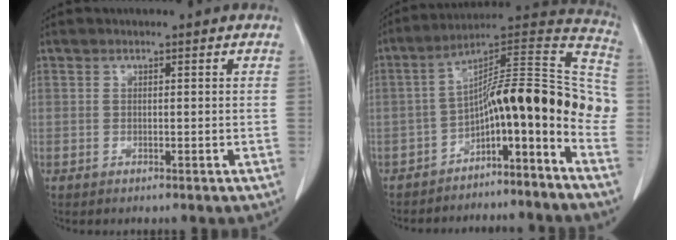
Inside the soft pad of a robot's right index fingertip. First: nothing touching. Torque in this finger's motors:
{"motor_torque": [1.44, -0.70, 0.51, 0.09]}